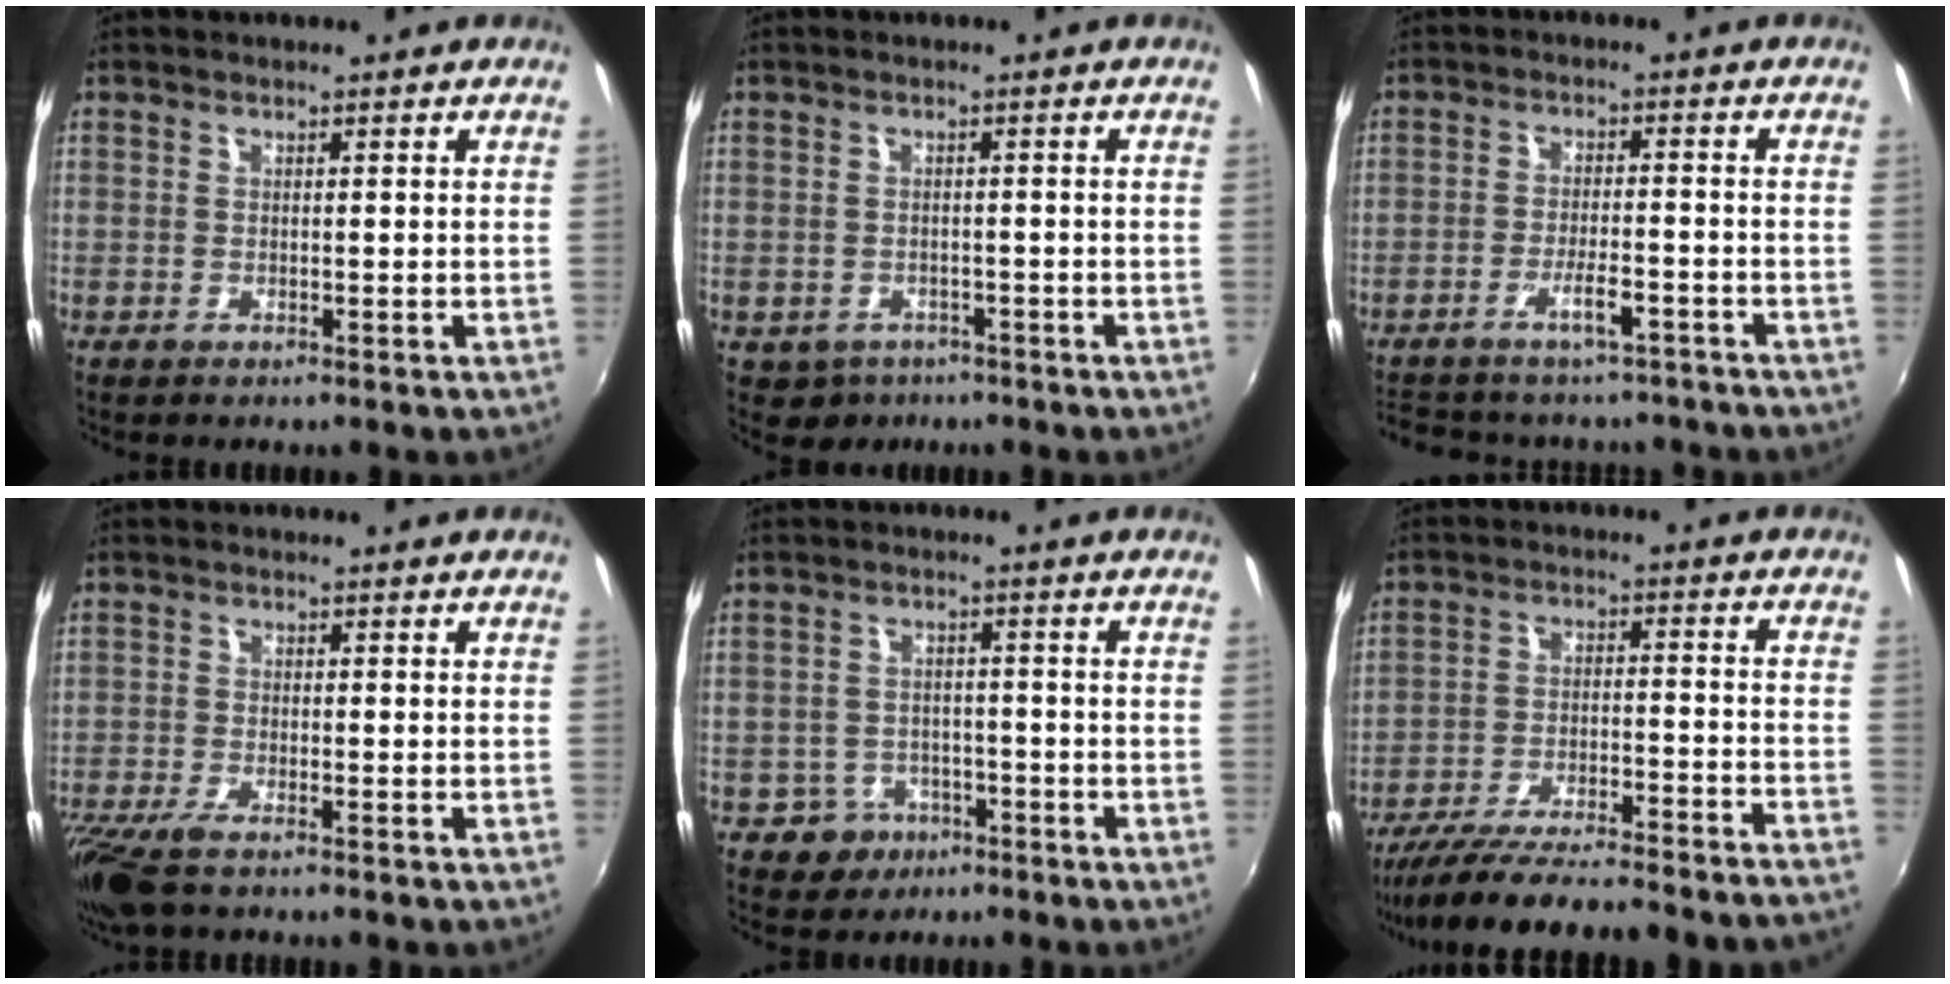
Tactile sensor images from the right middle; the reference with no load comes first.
{"total": 3.6, "force": [-1.9, 2.9, 1.0], "torque": [-0.028, -0.007, -0.021]}
{"total": 11.1, "force": [-9.4, 3.6, 4.6], "torque": [-0.103, 0.005, -0.134]}
{"total": 7.6, "force": [-5.6, 1.8, 4.9], "torque": [-0.121, -0.036, -0.109]}
{"total": 5.3, "force": [-3.0, 4.3, 0.8], "torque": [-0.031, 0.011, -0.038]}
{"total": 25.6, "force": [-23.2, 0.8, 10.7], "torque": [-0.192, -0.061, -0.334]}